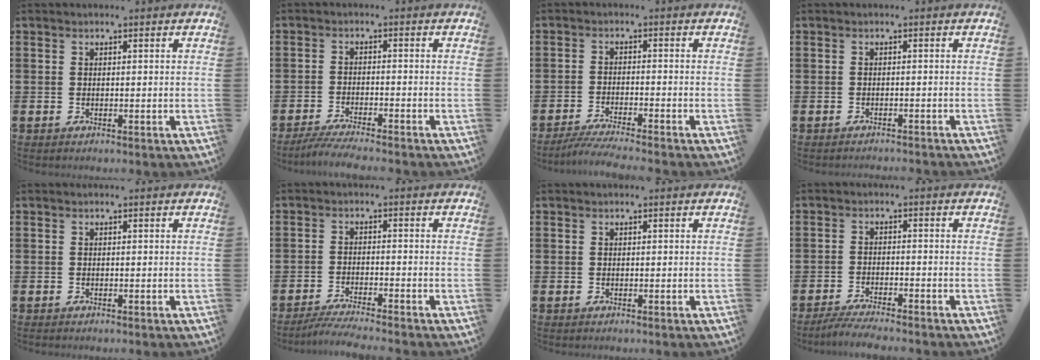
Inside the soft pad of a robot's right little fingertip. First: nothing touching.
{"total": 3.1, "force": [-2.8, -0.1, 1.4], "torque": [-0.022, -0.004, -0.051]}
{"total": 3.2, "force": [-2.8, -0.2, 1.5], "torque": [-0.023, -0.005, -0.051]}
{"total": 0.8, "force": [-0.8, -0.1, 0.0], "torque": [0.001, 0.000, -0.016]}
{"total": 0.0}
{"total": 2.8, "force": [-2.6, -0.2, 1.1], "torque": [-0.018, -0.001, -0.048]}
{"total": 0.0}
{"total": 2.9, "force": [-2.7, -0.1, 0.9], "torque": [-0.015, 0.001, -0.051]}